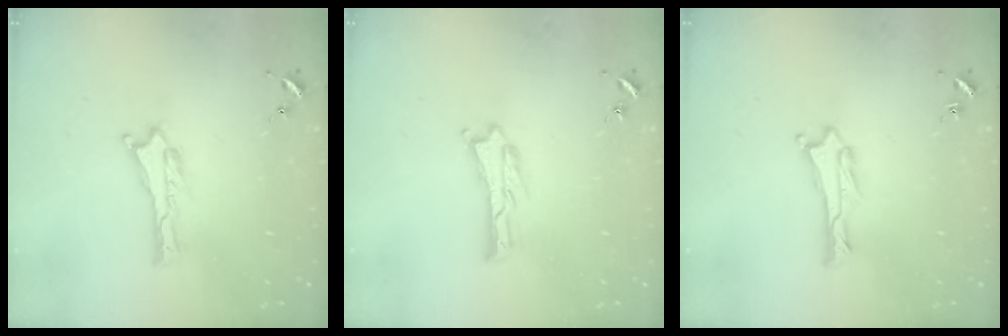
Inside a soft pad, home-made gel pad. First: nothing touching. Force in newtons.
{"total": 0.0}
{"total": 0.6, "press": 0.5, "slide": 0.1}